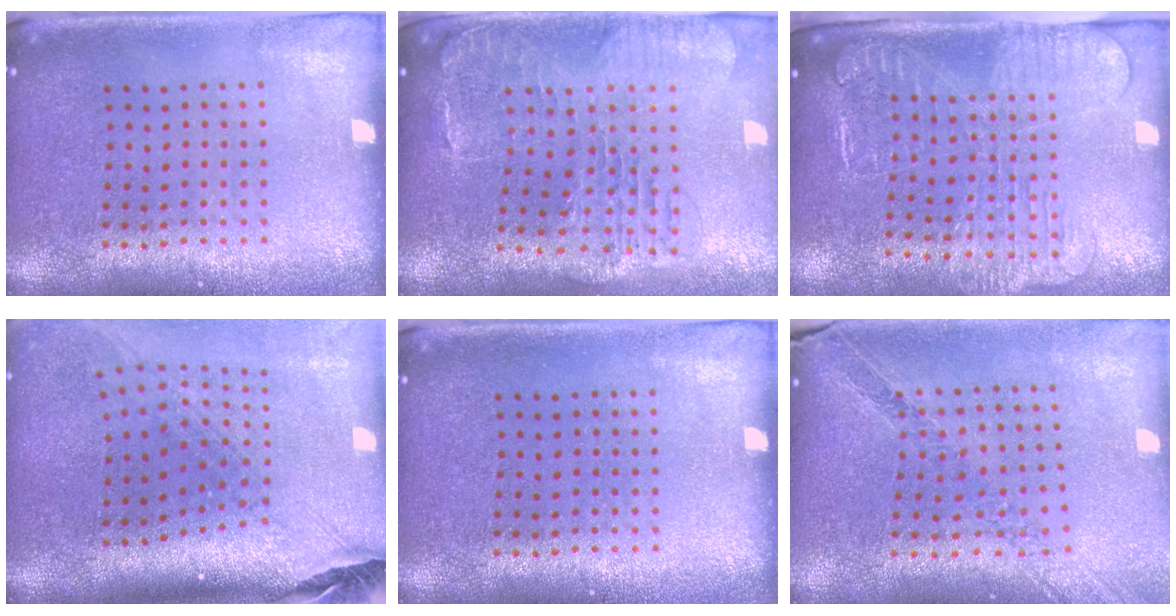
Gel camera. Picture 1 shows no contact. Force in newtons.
{"total": 1.6, "press": 1.5, "slide": 0.4}
{"total": 2.6, "press": 2.1, "slide": 1.5}
{"total": 2.7, "press": 1.9, "slide": 1.9}
{"total": 0.0}
{"total": 1.1, "press": 1.1, "slide": 0.2}